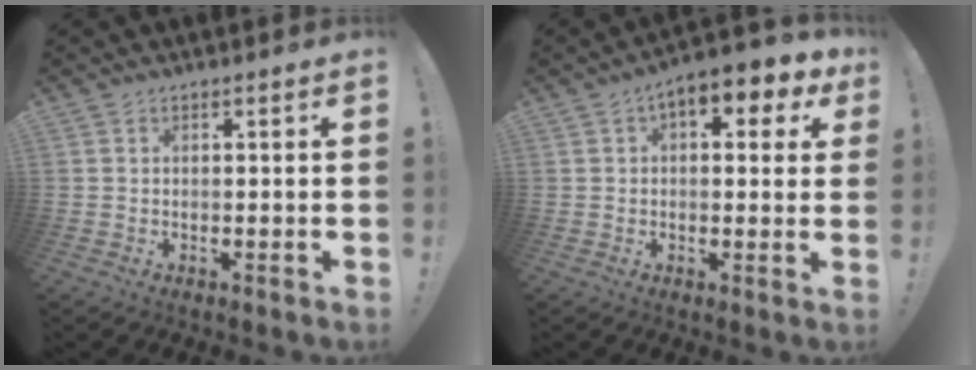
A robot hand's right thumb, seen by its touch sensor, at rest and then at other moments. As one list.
[{"total": 7.2, "force": [3.4, 3.6, 5.2], "torque": [-0.062, -0.014, 0.056]}]